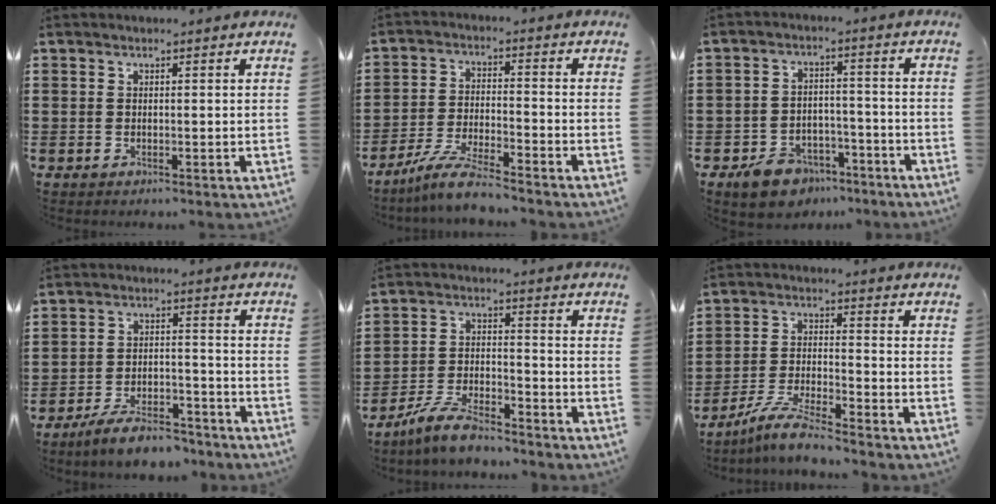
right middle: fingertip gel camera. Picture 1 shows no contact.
{"total": 6.4, "force": [-5.7, 0.2, 3.0], "torque": [-0.075, -0.013, -0.112]}
{"total": 5.6, "force": [-4.7, 2.8, 1.3], "torque": [-0.029, 0.020, -0.092]}
{"total": 6.7, "force": [-6.2, 1.3, 2.1], "torque": [-0.042, 0.010, -0.121]}
{"total": 6.8, "force": [-6.0, 1.2, 2.9], "torque": [-0.072, 0.002, -0.118]}
{"total": 6.4, "force": [-5.6, 0.2, 3.1], "torque": [-0.076, -0.011, -0.112]}